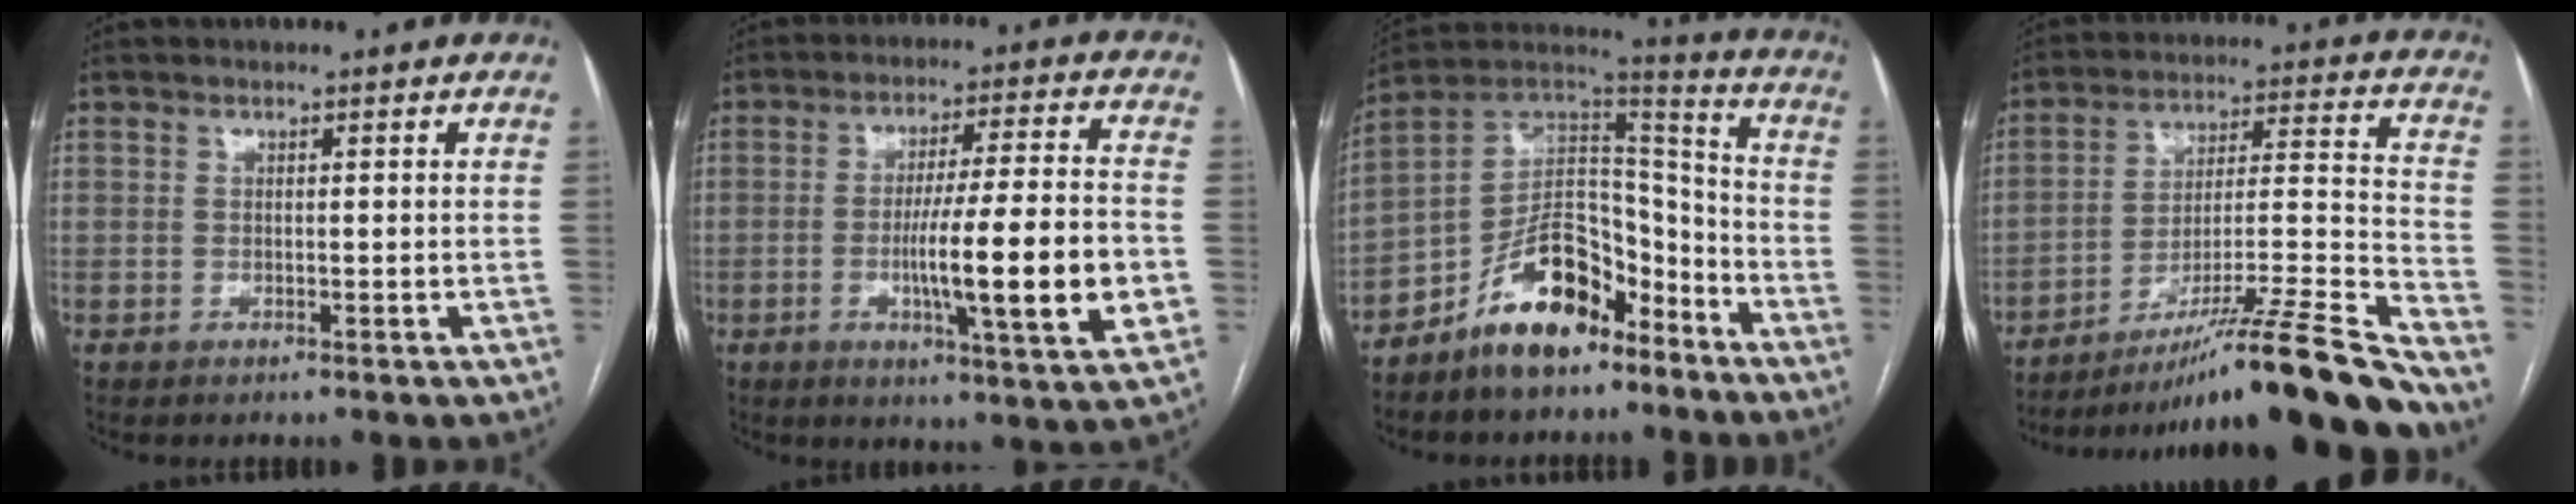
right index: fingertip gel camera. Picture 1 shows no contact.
{"total": 15.4, "force": [-3.2, 0.5, 15.1], "torque": [-0.238, -0.009, -0.053]}
{"total": 14.3, "force": [-9.5, 6.6, 8.5], "torque": [-0.149, 0.037, -0.168]}
{"total": 24.0, "force": [-19.5, -1.0, 13.9], "torque": [-0.161, -0.006, -0.311]}